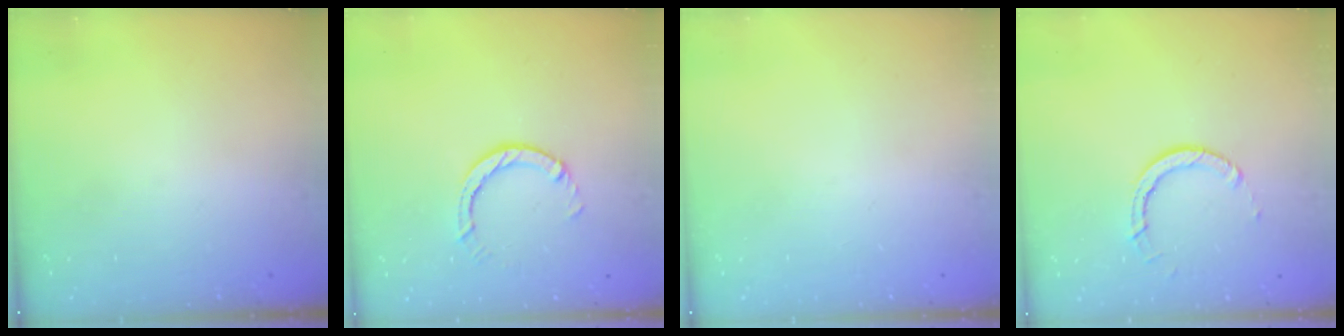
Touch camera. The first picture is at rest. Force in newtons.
{"total": 2.9, "press": 2.9, "slide": 0.5}
{"total": 0.0}
{"total": 5.4, "press": 5.4, "slide": 0.5}